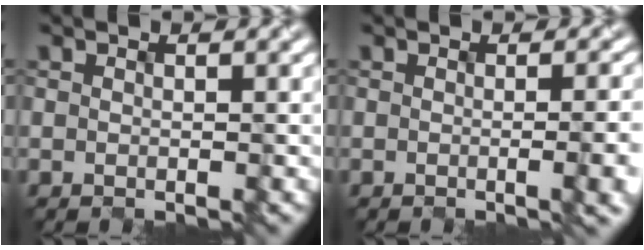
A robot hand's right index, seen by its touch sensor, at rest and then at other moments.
{"total": 5.9, "force": [-0.7, 2.7, 5.2], "torque": [-0.021, 0.012, -0.006]}